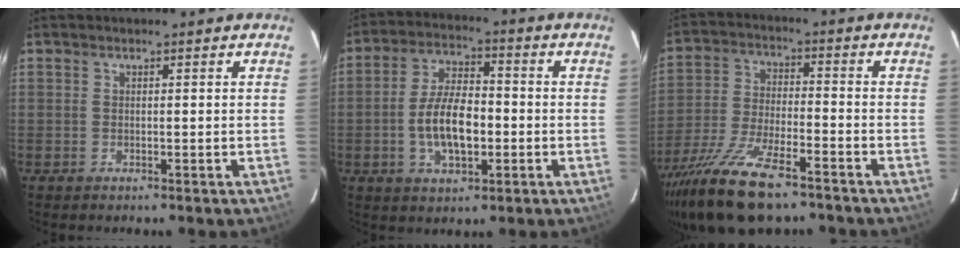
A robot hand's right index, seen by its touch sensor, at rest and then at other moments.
{"total": 10.5, "force": [-2.2, 5.0, 9.0], "torque": [-0.177, 0.005, -0.034]}
{"total": 16.8, "force": [-12.2, 5.1, 10.3], "torque": [-0.222, -0.042, -0.224]}